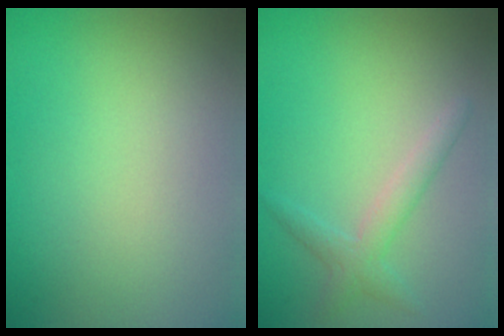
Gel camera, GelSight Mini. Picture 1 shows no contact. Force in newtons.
{"total": 2.2, "press": 2.2, "slide": 0.1}